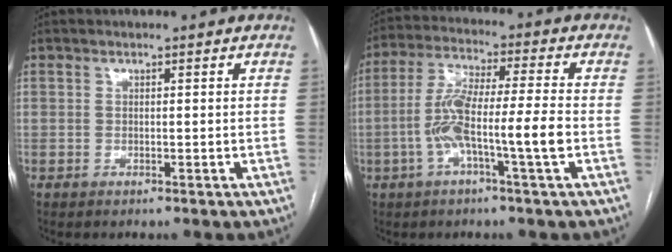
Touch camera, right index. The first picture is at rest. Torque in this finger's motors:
{"motor_torque": [1.66, -0.35, 0.86, 0.21]}